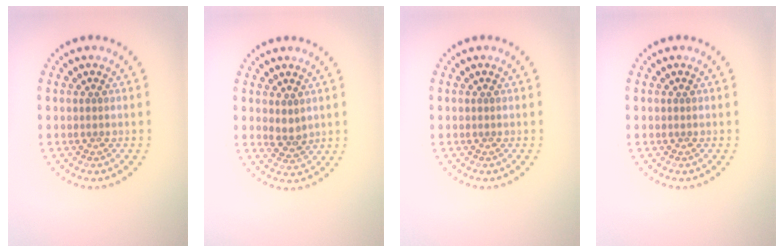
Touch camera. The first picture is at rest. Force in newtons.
{"total": 1.6, "press": 1.4, "slide": 0.7}
{"total": 0.0}
{"total": 0.0}